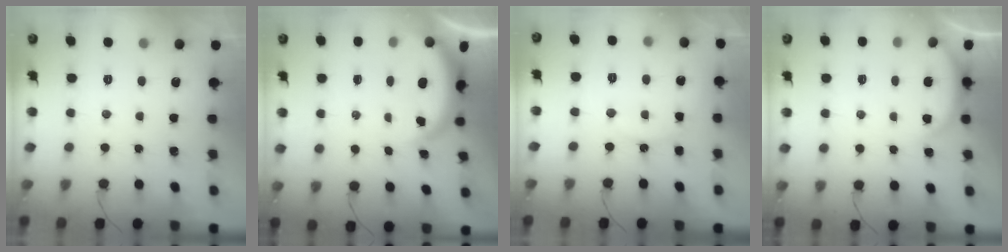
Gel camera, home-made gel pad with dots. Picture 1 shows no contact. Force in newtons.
{"total": 3.9, "press": 3.7, "slide": 1.5}
{"total": 9.9, "press": 9.9, "slide": 0.7}
{"total": 3.4, "press": 3.3, "slide": 0.5}